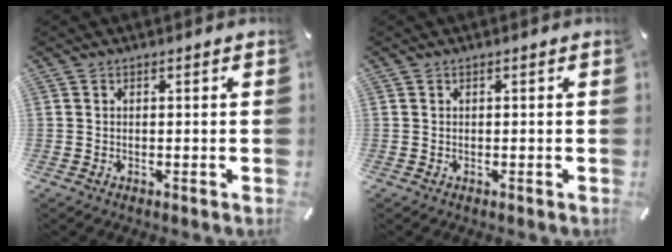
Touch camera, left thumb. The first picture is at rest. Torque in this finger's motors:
{"motor_torque": [0.00, 0.00, -0.01, 0.00, 0.00]}